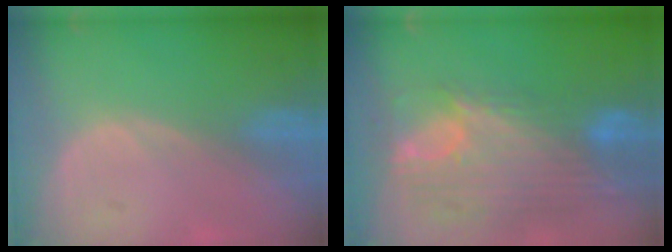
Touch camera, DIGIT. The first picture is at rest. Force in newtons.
{"total": 12.1, "press": 10.2, "slide": 6.4}